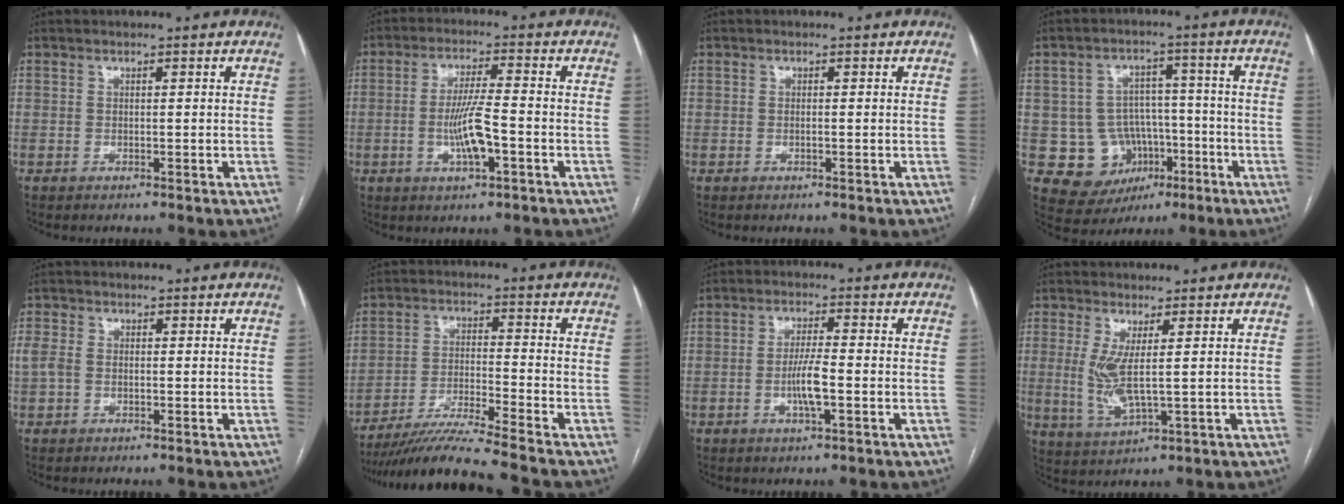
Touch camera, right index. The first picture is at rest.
{"total": 7.2, "force": [-2.0, 0.8, 6.9], "torque": [-0.136, 0.000, -0.037]}
{"total": 0.5, "force": [-0.1, 0.1, 0.5], "torque": [-0.011, 0.000, -0.001]}
{"total": 10.3, "force": [-2.9, 9.3, 3.1], "torque": [-0.042, 0.033, -0.030]}
{"total": 3.3, "force": [-0.3, 2.4, 2.3], "torque": [-0.071, 0.015, -0.003]}
{"total": 11.6, "force": [-10.3, -2.1, 4.9], "torque": [-0.081, -0.021, -0.181]}
{"total": 5.0, "force": [-1.4, 0.5, 4.8], "torque": [-0.097, -0.002, -0.025]}
{"total": 5.9, "force": [0.7, 0.9, 5.8], "torque": [-0.138, -0.012, 0.019]}